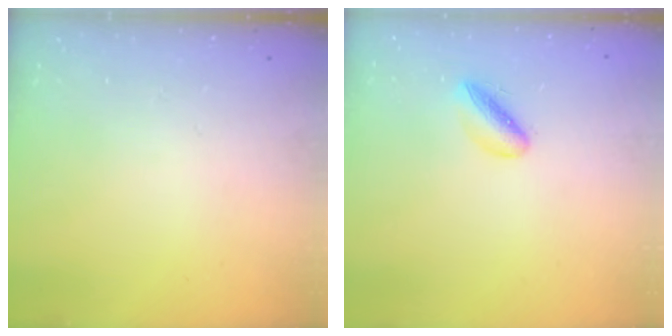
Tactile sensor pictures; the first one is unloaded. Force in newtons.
{"total": 4.9, "press": 4.7, "slide": 1.2}